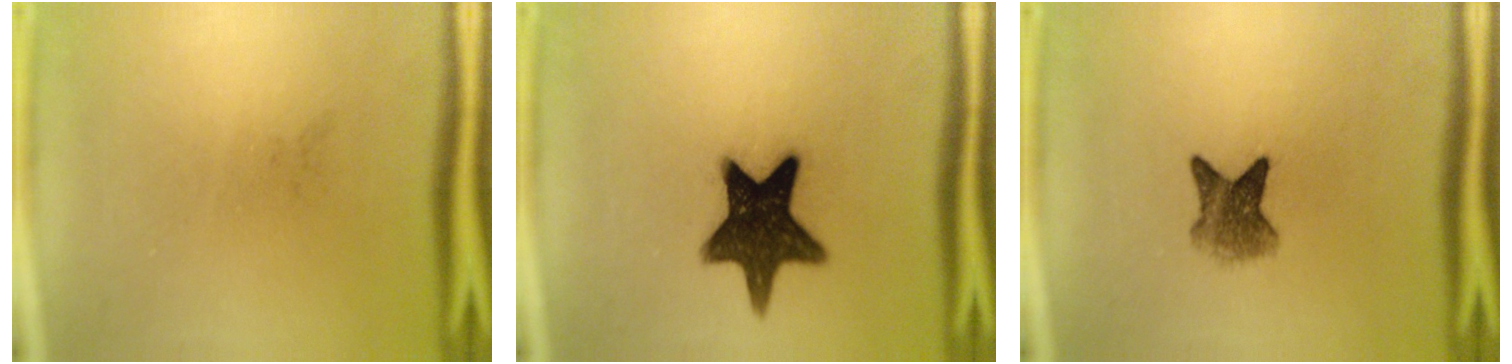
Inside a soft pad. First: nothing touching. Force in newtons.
{"total": 15.5}
{"total": 5.0}